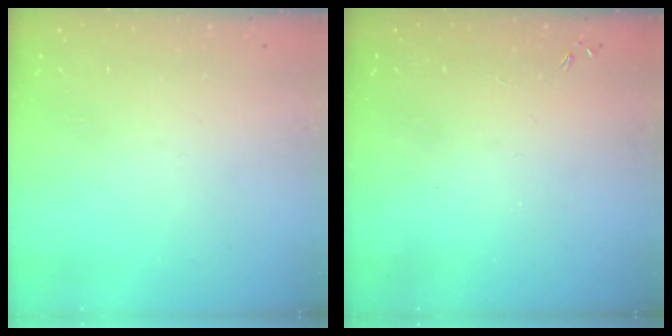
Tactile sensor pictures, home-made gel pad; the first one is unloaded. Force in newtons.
{"total": 0.0}